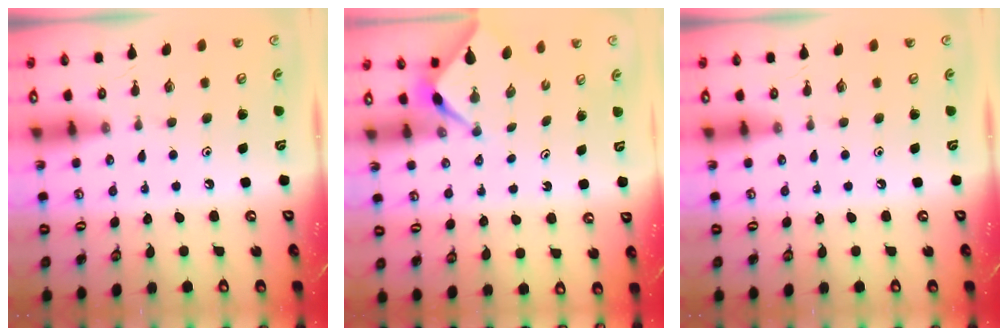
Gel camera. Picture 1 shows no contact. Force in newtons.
{"total": 2.3, "press": 2.3, "slide": 0.1}
{"total": 0.0}